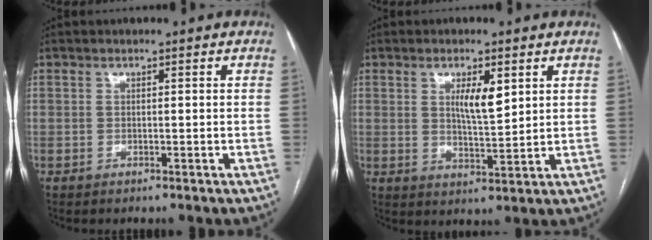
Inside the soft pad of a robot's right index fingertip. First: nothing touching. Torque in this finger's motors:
{"motor_torque": [0.46, 0.15, 0.18, 0.10]}